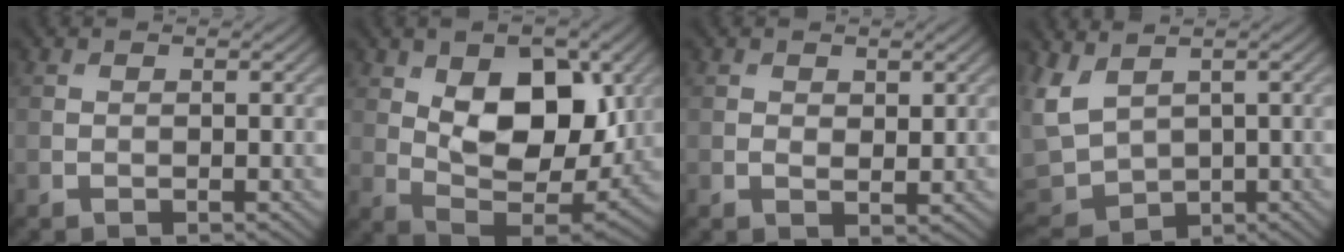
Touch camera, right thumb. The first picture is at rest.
{"total": 13.6, "force": [3.3, 7.7, 10.7], "torque": [-0.177, -0.008, 0.065]}
{"total": 1.6, "force": [0.8, 1.0, 1.0], "torque": [-0.020, -0.007, 0.016]}
{"total": 6.4, "force": [0.7, 4.4, 4.5], "torque": [-0.136, -0.019, 0.012]}